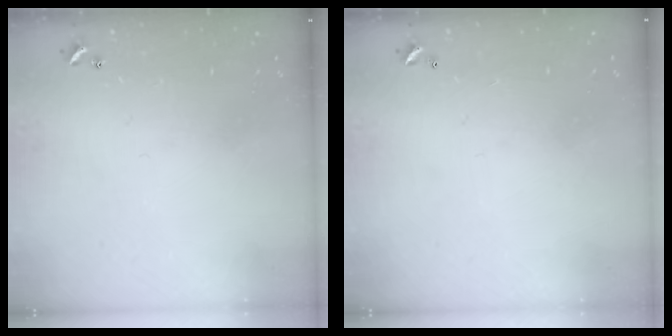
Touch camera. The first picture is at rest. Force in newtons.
{"total": 3.0, "press": 3.0, "slide": 0.1}